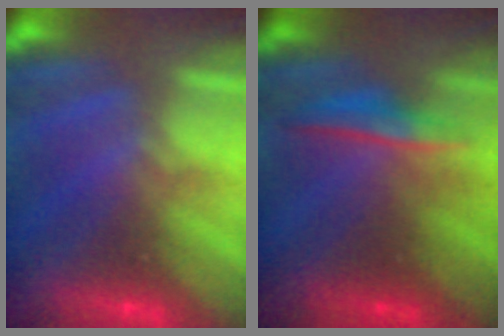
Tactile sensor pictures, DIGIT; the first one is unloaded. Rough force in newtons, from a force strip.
{"total": 1.7}